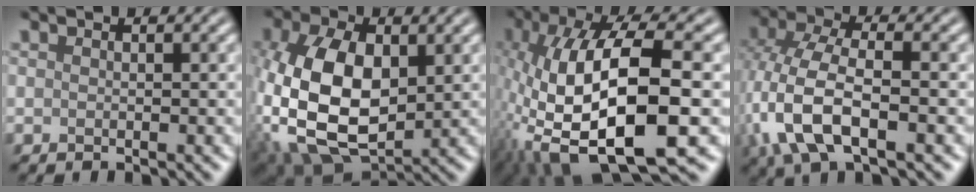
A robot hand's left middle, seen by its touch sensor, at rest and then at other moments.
{"total": 11.2, "force": [-0.7, 6.7, 9.0], "torque": [-0.212, -0.002, -0.013]}
{"total": 15.6, "force": [-2.8, 5.8, 14.2], "torque": [-0.279, 0.005, -0.053]}
{"total": 8.5, "force": [-2.4, 4.2, 7.0], "torque": [-0.161, 0.001, -0.056]}